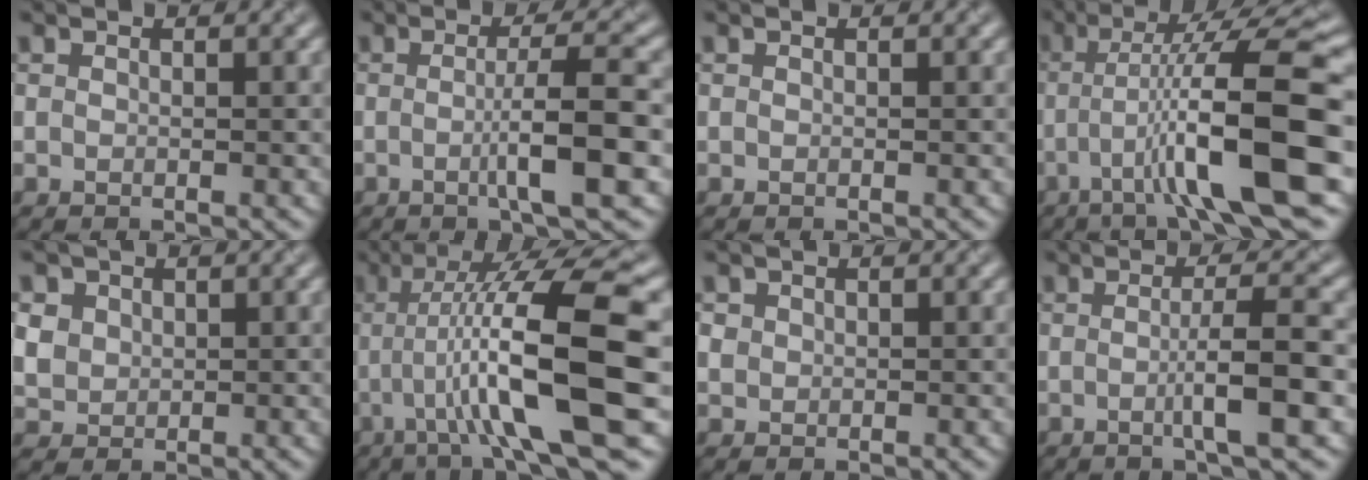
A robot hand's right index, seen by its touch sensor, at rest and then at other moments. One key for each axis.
{"total": 5.7, "fx": -1.1, "fy": 0.8, "fz": 5.5, "tx": -0.080, "ty": 0.006, "tz": -0.013}
{"total": 0.0}
{"total": 11.1, "fx": -2.9, "fy": 1.6, "fz": 10.6, "tx": -0.160, "ty": 0.020, "tz": -0.041}
{"total": 2.8, "fx": 0.9, "fy": 2.6, "fz": 0.8, "tx": -0.042, "ty": 0.016, "tz": 0.038}
{"total": 12.8, "fx": -1.7, "fy": 2.2, "fz": 12.5, "tx": -0.183, "ty": 0.023, "tz": -0.021}
{"total": 0.7, "fx": 0.0, "fy": 0.5, "fz": -0.4, "tx": 0.006, "ty": 0.006, "tz": 0.010}
{"total": 4.7, "fx": -1.0, "fy": 0.7, "fz": 4.6, "tx": -0.066, "ty": 0.005, "tz": -0.012}